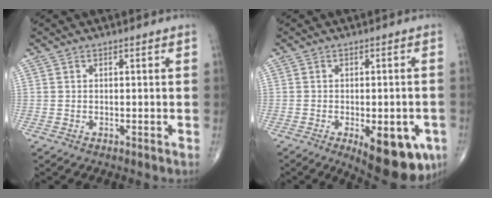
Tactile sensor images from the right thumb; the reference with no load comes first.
{"total": 14.0, "force": [-5.5, 5.8, 11.5], "torque": [-0.113, 0.000, -0.058]}